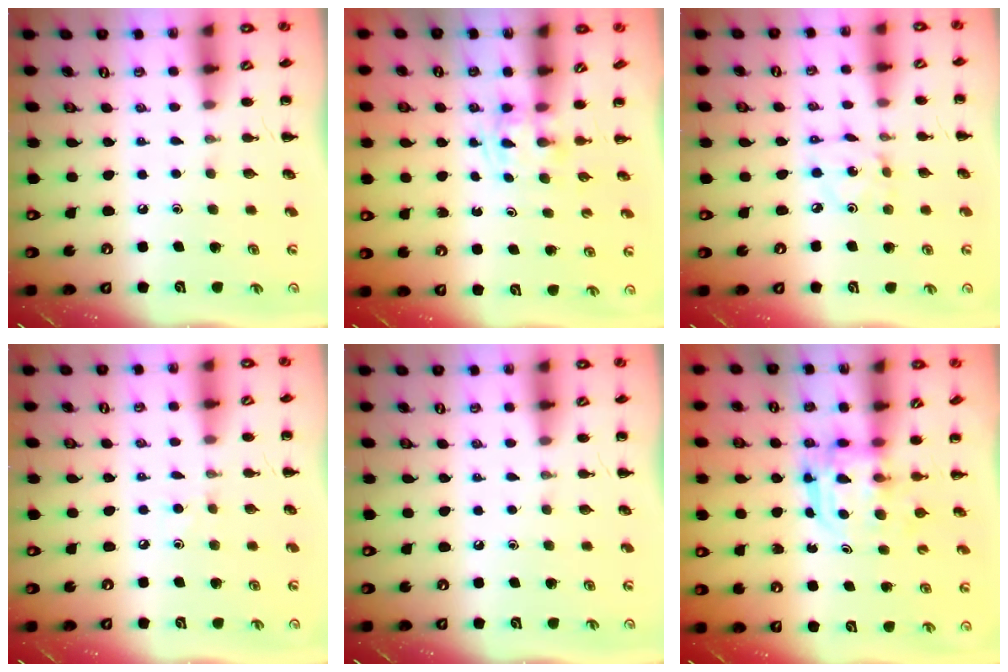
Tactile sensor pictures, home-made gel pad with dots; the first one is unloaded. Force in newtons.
{"total": 1.5, "press": 1.4, "slide": 0.7}
{"total": 2.2, "press": 2.1, "slide": 0.5}
{"total": 2.4, "press": 2.3, "slide": 0.8}
{"total": 0.0}
{"total": 3.2, "press": 3.2, "slide": 0.2}